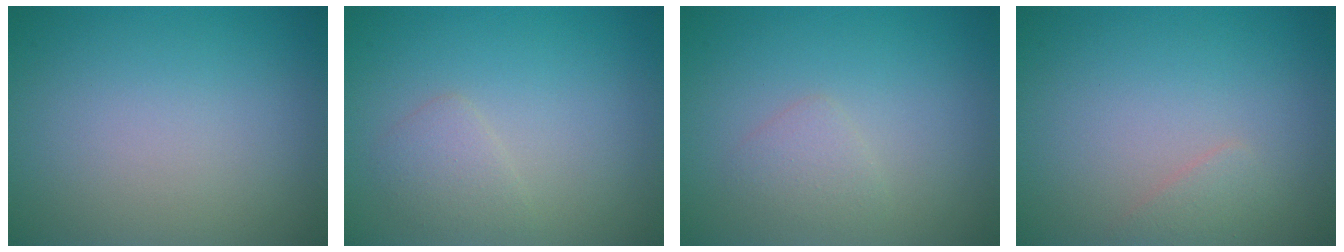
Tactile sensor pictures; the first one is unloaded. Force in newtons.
{"total": 1.6, "press": 1.6, "slide": 0.1}
{"total": 1.4, "press": 1.4, "slide": 0.1}
{"total": 0.9, "press": 0.9, "slide": 0.1}